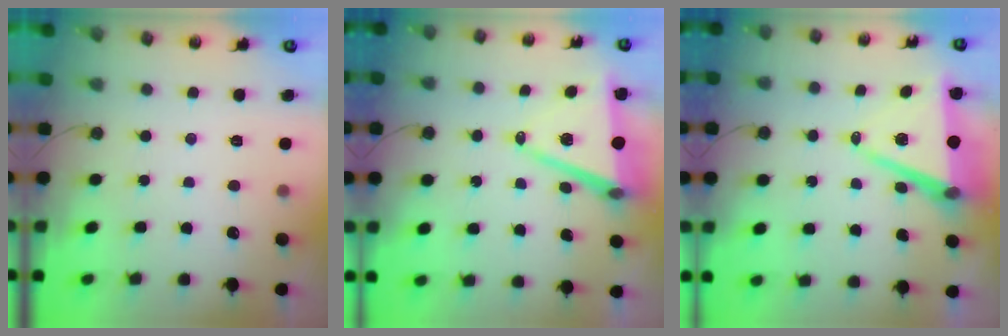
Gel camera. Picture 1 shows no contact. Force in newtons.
{"total": 11.2, "press": 10.4, "slide": 4.0}
{"total": 10.3, "press": 9.4, "slide": 4.3}